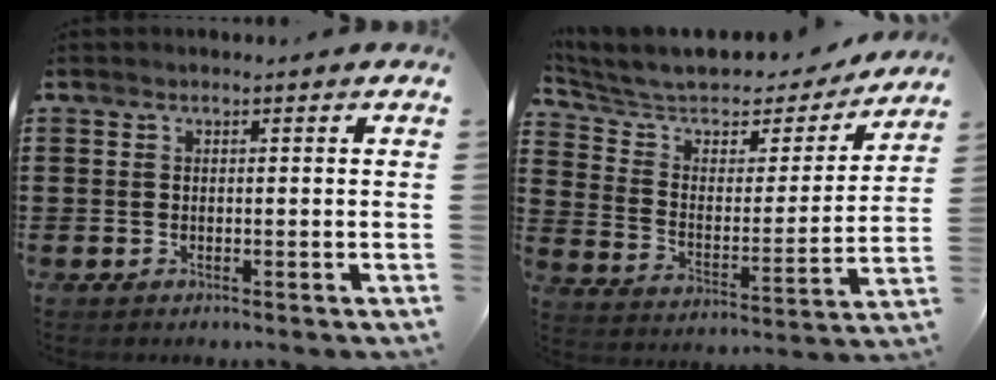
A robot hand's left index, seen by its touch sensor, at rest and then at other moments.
{"total": 6.6, "force": [5.5, 2.6, 2.4], "torque": [-0.080, -0.040, 0.092]}